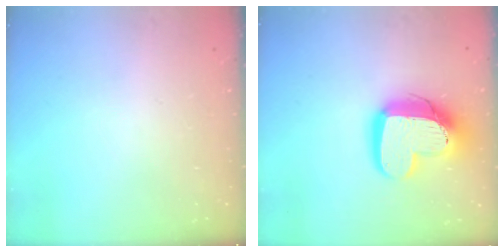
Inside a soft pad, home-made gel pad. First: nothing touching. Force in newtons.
{"total": 16.6, "press": 16.6, "slide": 1.3}